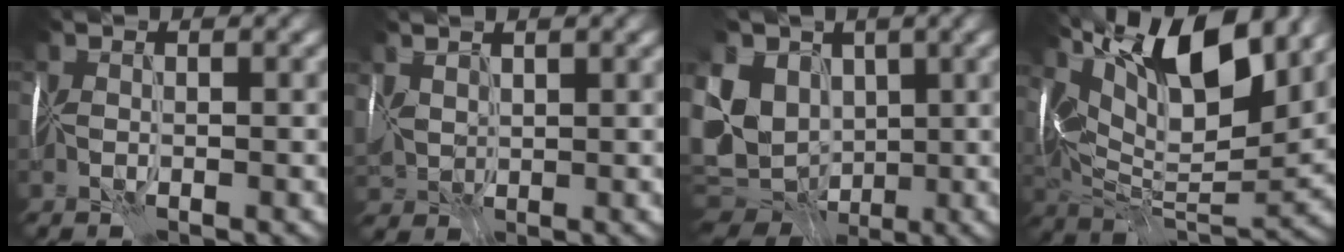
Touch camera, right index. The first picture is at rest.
{"total": 2.3, "force": [1.6, 1.4, 1.0], "torque": [-0.037, 0.011, 0.038]}
{"total": 10.7, "force": [1.1, 9.1, 5.6], "torque": [-0.136, 0.010, 0.025]}
{"total": 14.5, "force": [7.9, 5.6, 10.8], "torque": [-0.181, 0.019, 0.139]}